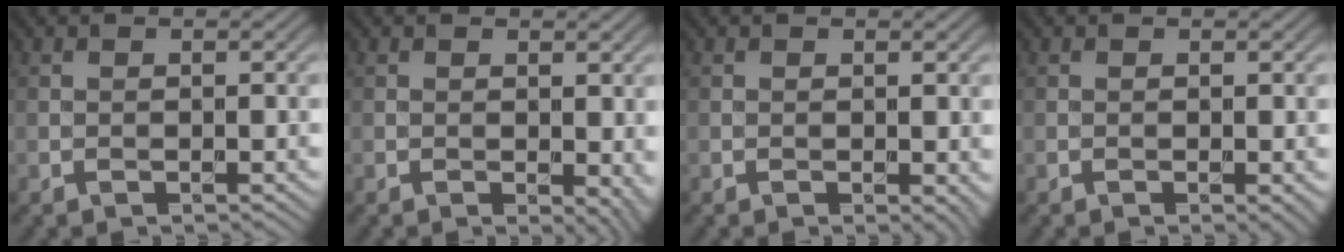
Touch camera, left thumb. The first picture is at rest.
{"total": 2.9, "force": [-0.2, 1.5, 2.4], "torque": [-0.024, -0.007, 0.000]}
{"total": 1.4, "force": [-0.1, 0.8, 1.2], "torque": [-0.013, -0.007, -0.001]}
{"total": 0.9, "force": [-0.1, 0.3, 0.8], "torque": [-0.011, -0.006, -0.002]}